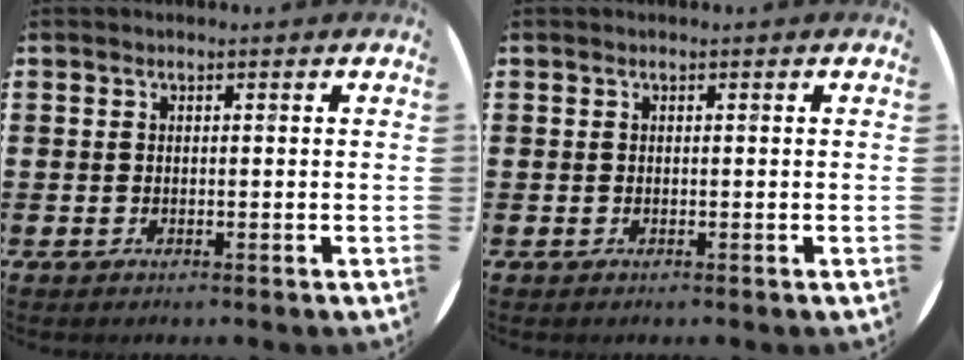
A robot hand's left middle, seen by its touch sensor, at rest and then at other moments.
{"total": 0.0}